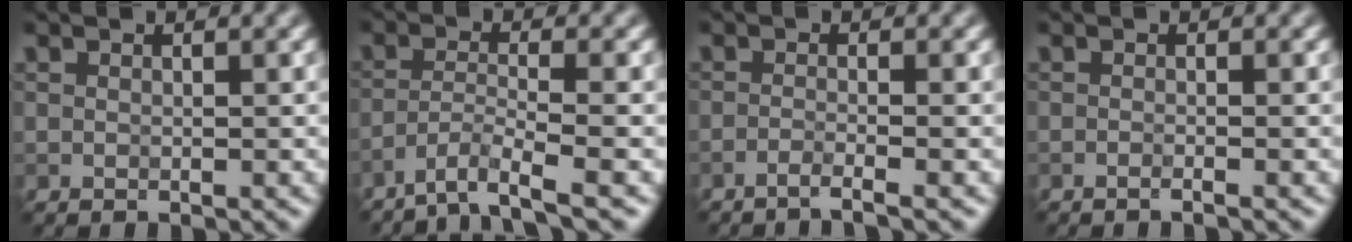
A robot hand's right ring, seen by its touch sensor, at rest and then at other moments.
{"total": 3.6, "force": [-2.7, 0.3, 2.4], "torque": [-0.044, 0.002, -0.061]}
{"total": 1.7, "force": [-1.2, 0.2, 1.2], "torque": [-0.012, 0.001, -0.036]}
{"total": 0.8, "force": [-0.6, 0.1, 0.6], "torque": [-0.009, -0.004, -0.017]}